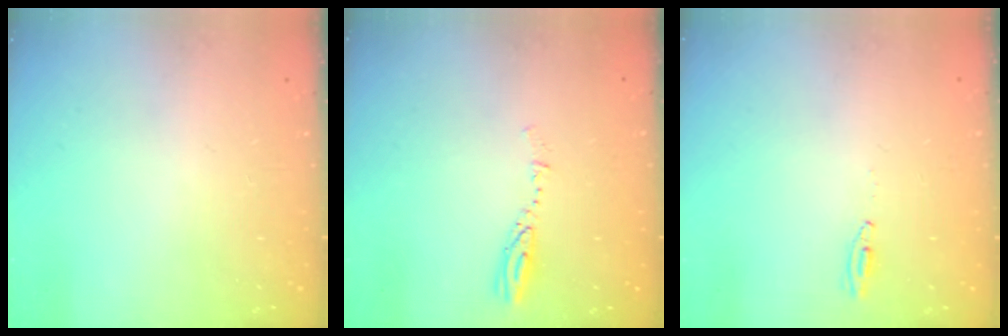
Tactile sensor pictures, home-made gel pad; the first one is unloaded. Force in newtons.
{"total": 3.7, "press": 3.7, "slide": 0.1}
{"total": 2.9, "press": 2.7, "slide": 1.1}